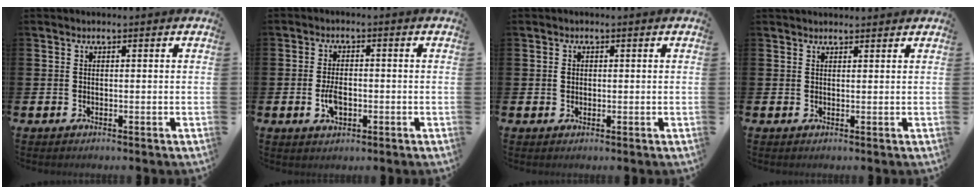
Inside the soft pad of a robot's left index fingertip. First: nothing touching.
{"total": 3.5, "force": [-0.8, 2.0, 2.8], "torque": [-0.044, 0.001, -0.015]}
{"total": 1.1, "force": [0.2, 0.9, 0.5], "torque": [-0.002, 0.004, 0.001]}
{"total": 1.3, "force": [1.3, 0.4, 0.1], "torque": [0.012, -0.002, 0.021]}